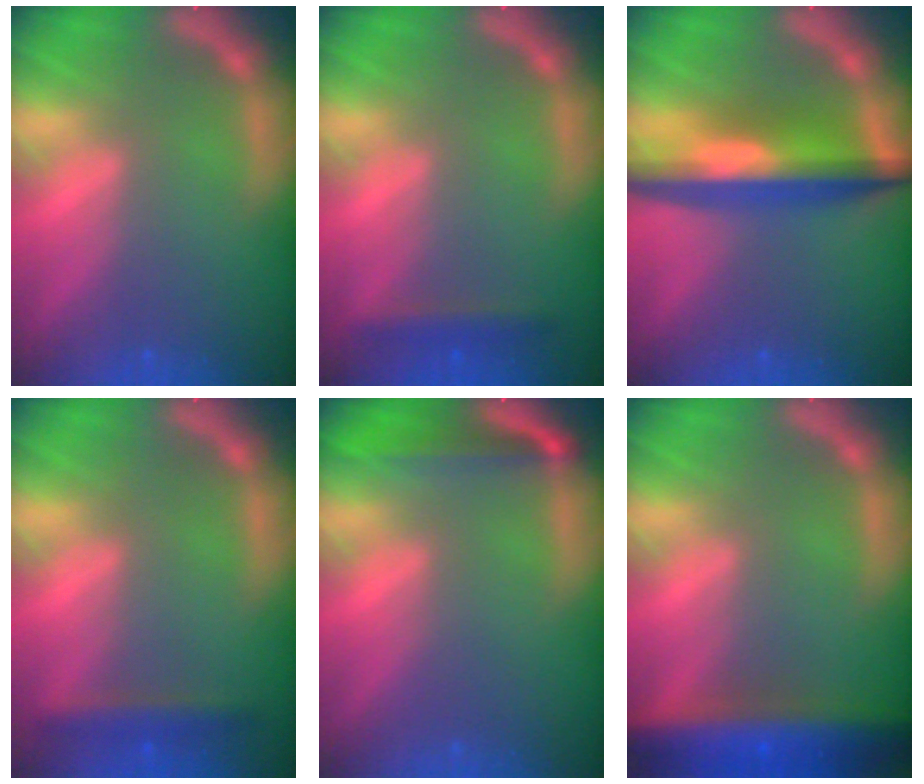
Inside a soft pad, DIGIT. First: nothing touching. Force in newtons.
{"total": 1.9}
{"total": 8.0}
{"total": 2.4}
{"total": 4.0}
{"total": 10.0}